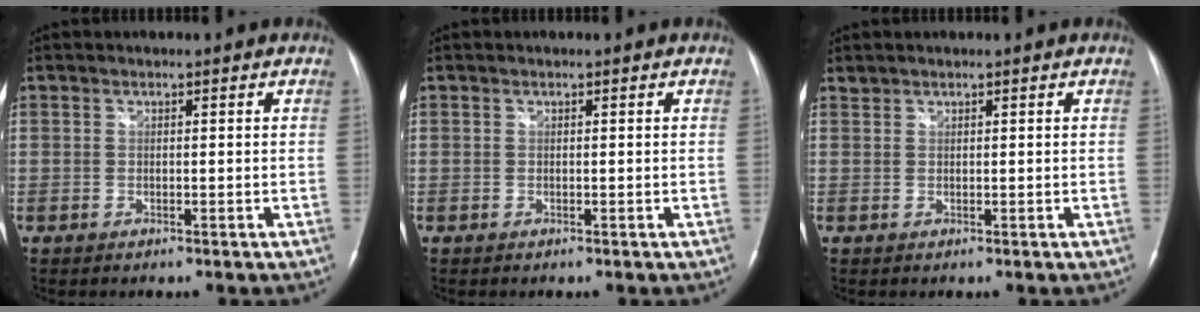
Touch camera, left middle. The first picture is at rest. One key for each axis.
{"total": 0.0}
{"total": 0.6, "fx": 0.6, "fy": 0.1, "fz": -0.1, "tx": -0.002, "ty": 0.006, "tz": 0.013}